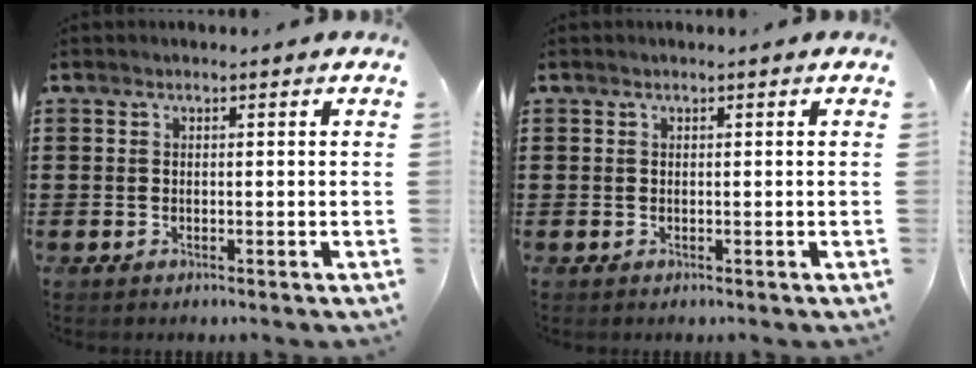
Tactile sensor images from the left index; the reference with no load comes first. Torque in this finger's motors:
{"motor_torque": [-0.03, 0.00, -0.02, -0.01]}